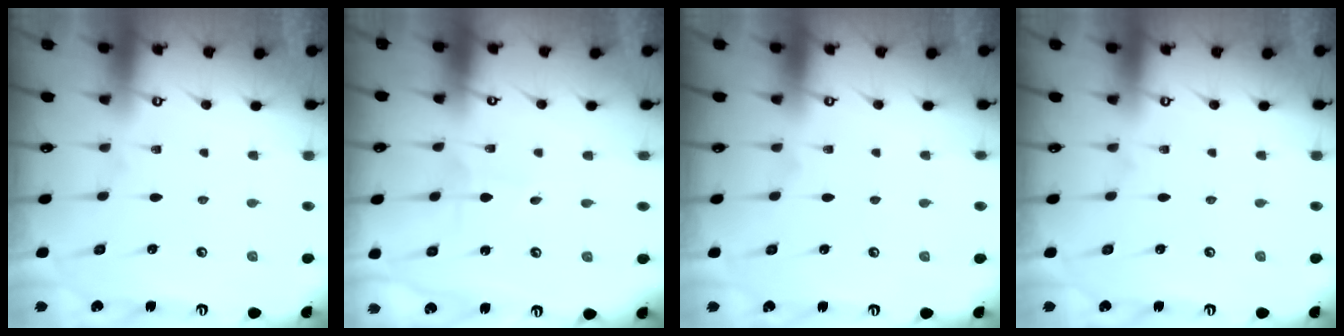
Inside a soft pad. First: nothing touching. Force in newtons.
{"total": 0.6, "press": 0.6, "slide": 0.1}
{"total": 0.0}
{"total": 0.0}